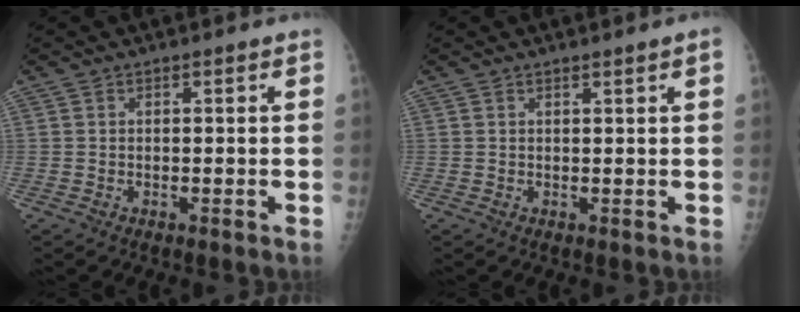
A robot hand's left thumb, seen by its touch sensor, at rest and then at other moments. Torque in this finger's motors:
{"motor_torque": [-0.25, -0.26, 0.02, 0.12, 0.03]}